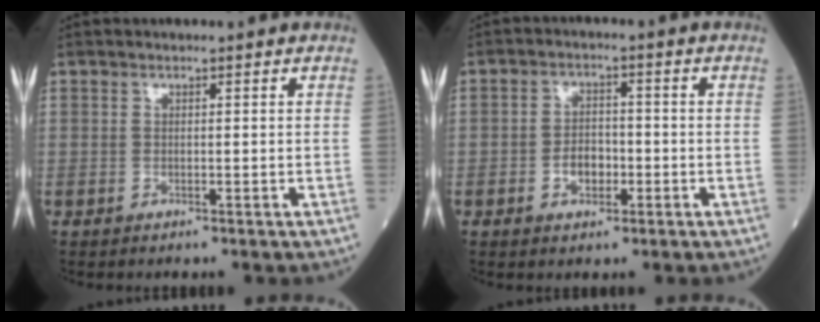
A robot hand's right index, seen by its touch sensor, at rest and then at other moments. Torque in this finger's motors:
{"motor_torque": [0.21, -0.02, 0.11, 0.02]}